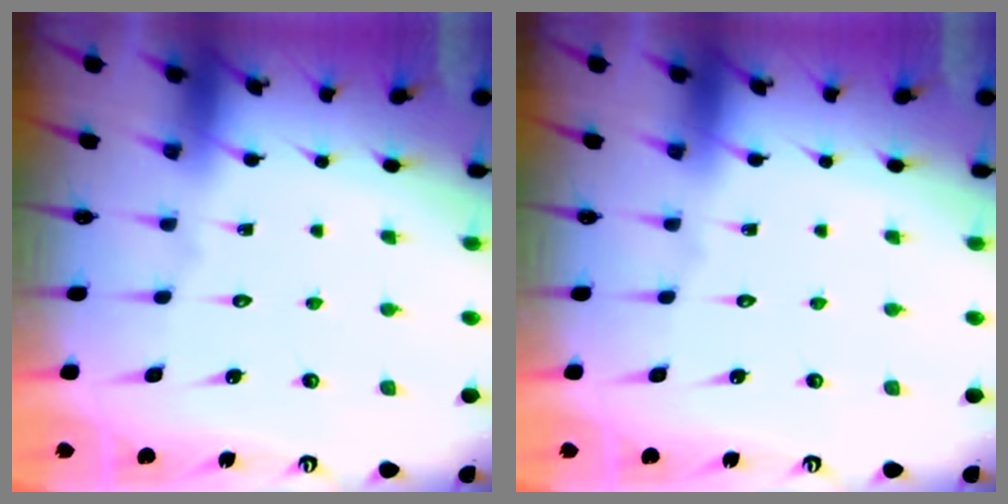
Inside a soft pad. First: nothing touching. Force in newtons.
{"total": 0.0}